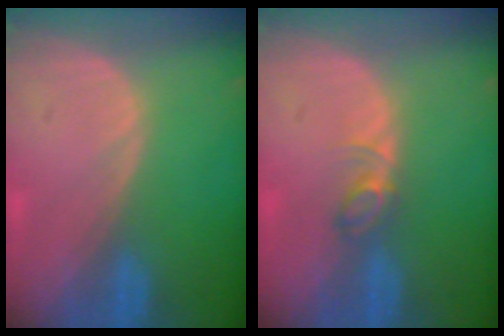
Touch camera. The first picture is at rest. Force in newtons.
{"total": 2.5, "press": 2.5, "slide": 0.4}